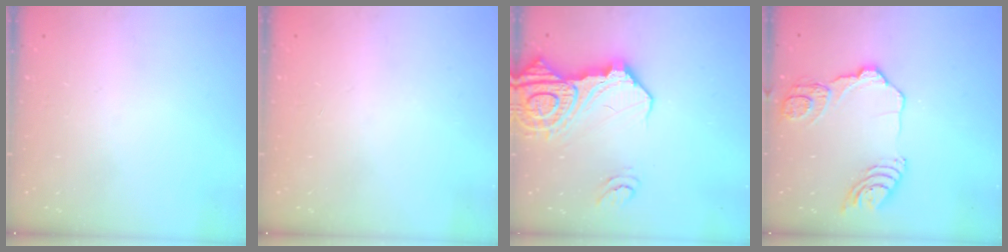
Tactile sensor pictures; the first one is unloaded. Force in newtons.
{"total": 0.0}
{"total": 22.2, "press": 22.0, "slide": 2.6}
{"total": 14.5, "press": 14.4, "slide": 1.5}